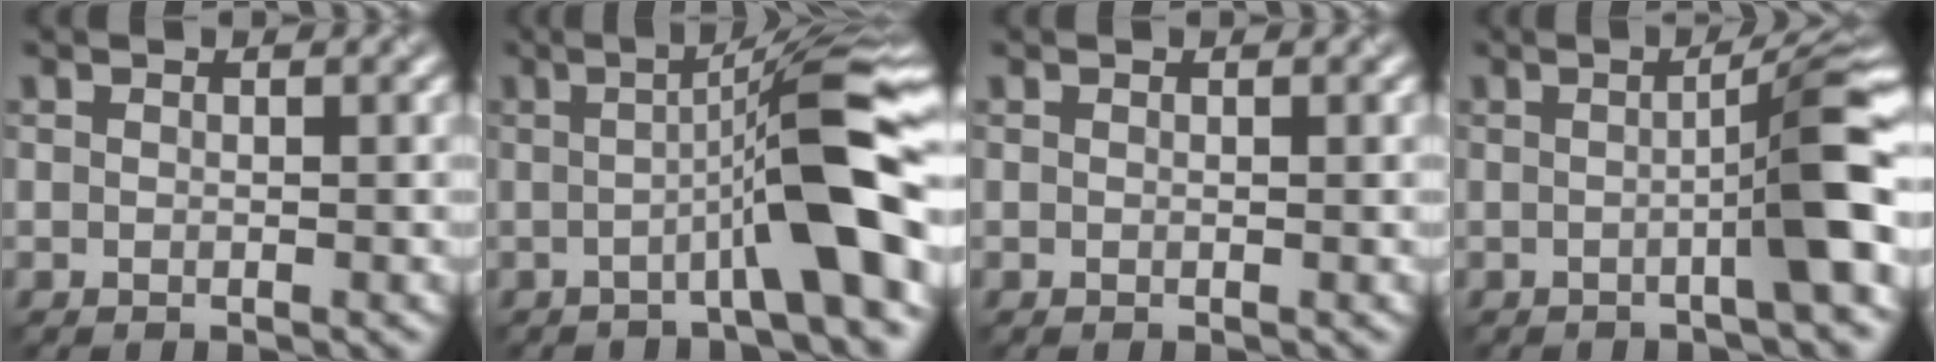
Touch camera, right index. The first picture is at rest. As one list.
[{"total": 8.9, "force": [-1.7, 1.1, 8.7], "torque": [-0.105, 0.019, -0.032]}, {"total": 0.0}, {"total": 6.1, "force": [-0.9, 0.7, 6.0], "torque": [-0.075, 0.014, -0.012]}]